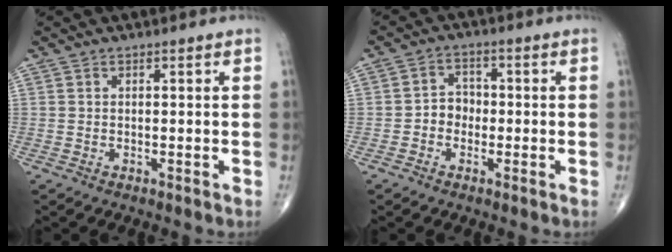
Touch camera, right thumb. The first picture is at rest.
{"total": 4.0, "force": [-1.0, 3.3, 1.9], "torque": [-0.007, 0.019, -0.027]}